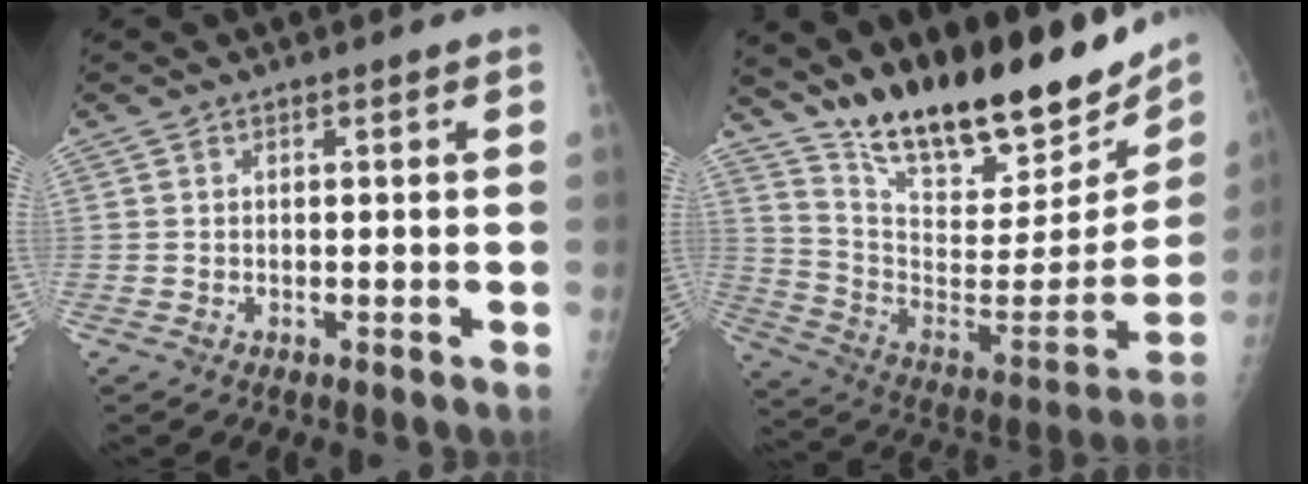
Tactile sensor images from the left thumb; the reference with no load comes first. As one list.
[{"total": 27.4, "force": [21.2, 9.1, 14.9], "torque": [-0.210, -0.090, 0.334]}]